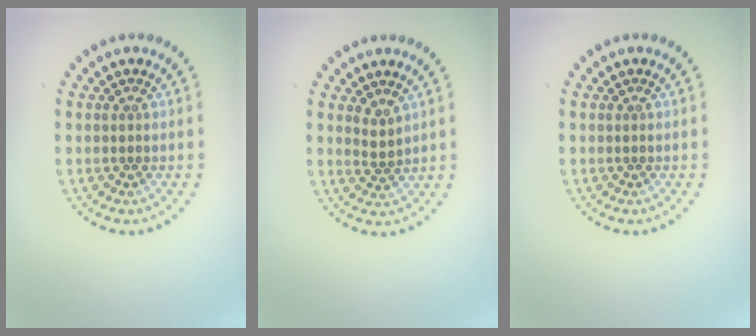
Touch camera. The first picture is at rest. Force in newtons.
{"total": 1.5, "press": 1.1, "slide": 1.0}
{"total": 0.0}